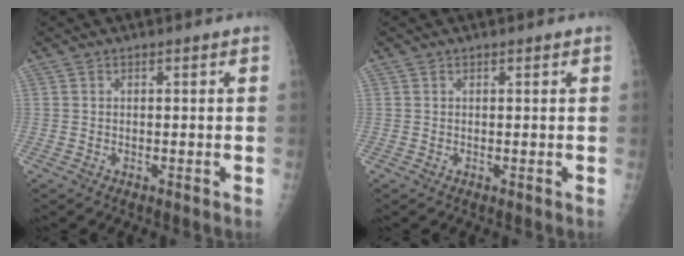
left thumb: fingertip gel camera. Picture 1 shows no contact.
{"total": 0.0}